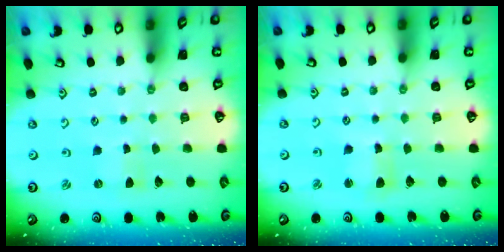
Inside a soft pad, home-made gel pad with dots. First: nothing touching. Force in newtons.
{"total": 3.6, "press": 3.6, "slide": 0.3}